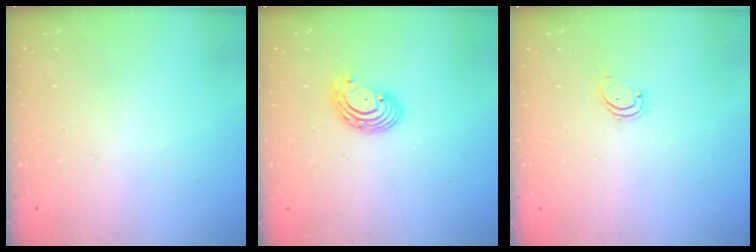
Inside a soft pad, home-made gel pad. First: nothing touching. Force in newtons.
{"total": 5.2, "press": 5.2, "slide": 0.5}
{"total": 1.9, "press": 1.9, "slide": 0.2}